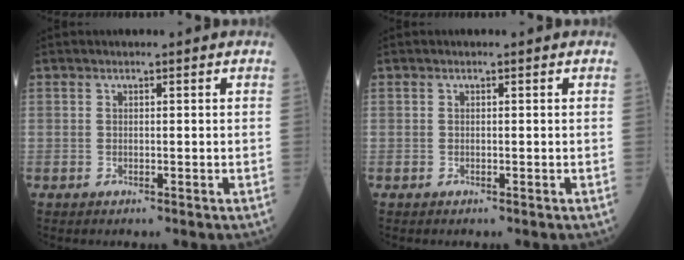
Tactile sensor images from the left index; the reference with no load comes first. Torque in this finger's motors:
{"motor_torque": [0.00, 0.00, 0.00, 0.00]}